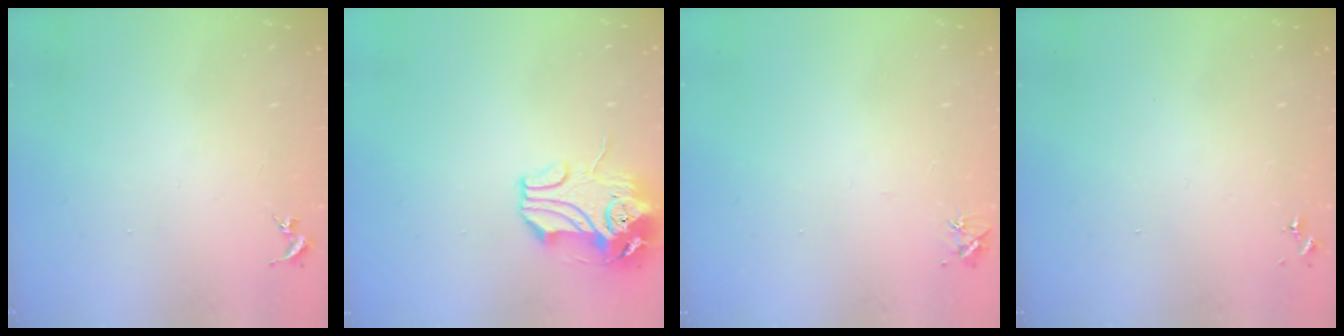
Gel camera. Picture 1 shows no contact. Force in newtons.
{"total": 11.8, "press": 11.6, "slide": 2.0}
{"total": 3.4, "press": 3.3, "slide": 0.5}
{"total": 0.0}